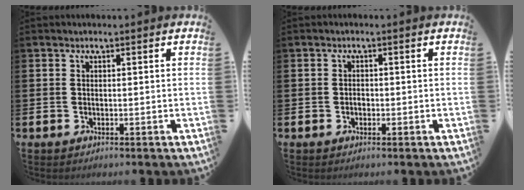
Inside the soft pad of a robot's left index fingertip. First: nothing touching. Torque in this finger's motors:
{"motor_torque": [0.24, 0.15, 0.00, 0.00]}